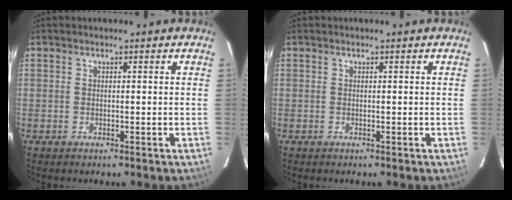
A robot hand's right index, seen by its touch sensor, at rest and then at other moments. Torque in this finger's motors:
{"motor_torque": [0.00, 0.00, 0.01, 0.00]}